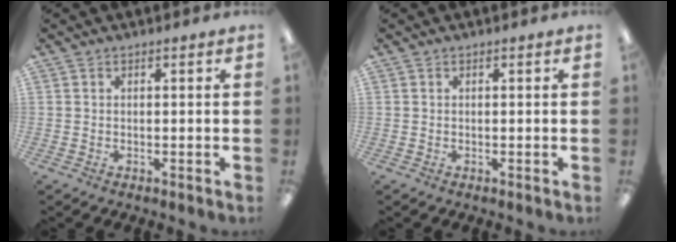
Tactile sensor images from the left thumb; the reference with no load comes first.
{"total": 0.0}